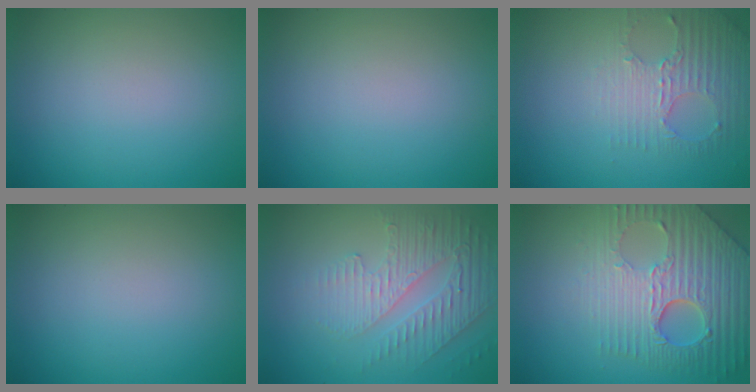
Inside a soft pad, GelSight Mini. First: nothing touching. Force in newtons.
{"total": 0.0}
{"total": 2.8, "press": 2.5, "slide": 1.3}
{"total": 0.0}
{"total": 5.0, "press": 3.1, "slide": 3.9}
{"total": 7.6, "press": 5.9, "slide": 4.8}